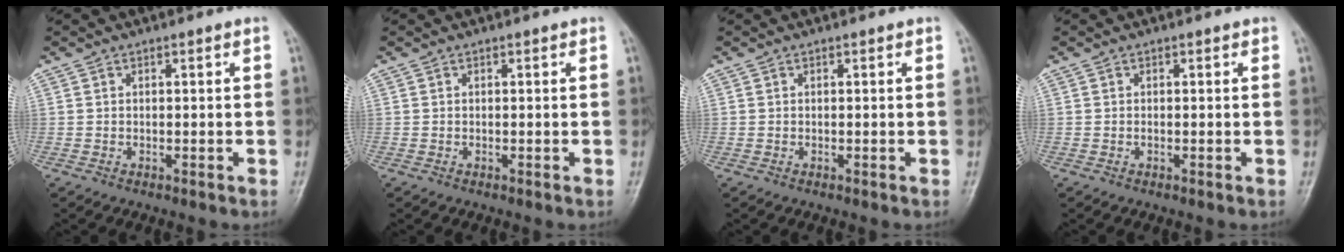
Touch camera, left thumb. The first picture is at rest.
{"total": 0.0}
{"total": 0.0}
{"total": 0.0}